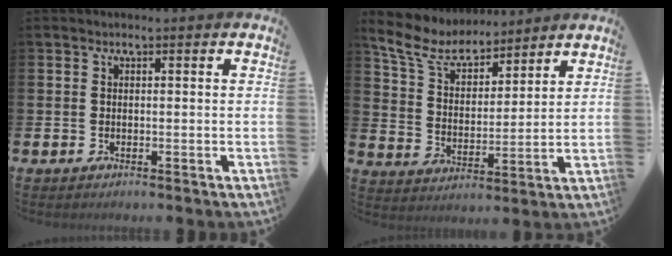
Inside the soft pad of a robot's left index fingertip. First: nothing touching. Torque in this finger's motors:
{"motor_torque": [1.11, -1.03, 0.04, 0.03]}